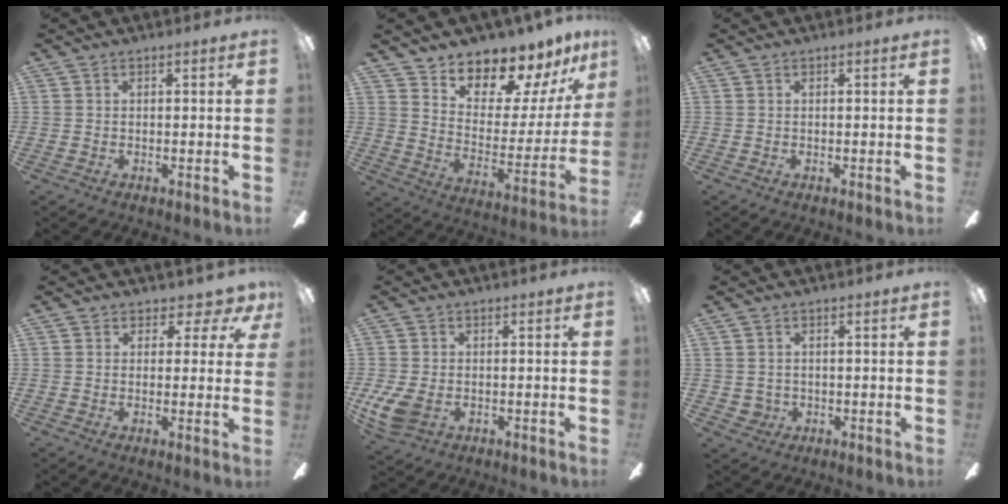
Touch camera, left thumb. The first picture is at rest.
{"total": 12.0, "force": [11.2, 3.6, 2.0], "torque": [-0.033, -0.114, 0.198]}
{"total": 0.0}
{"total": 3.9, "force": [2.4, 2.6, 1.6], "torque": [-0.009, -0.018, 0.038]}
{"total": 6.9, "force": [-1.8, 4.7, 4.7], "torque": [-0.112, -0.006, -0.035]}
{"total": 2.3, "force": [0.4, 2.2, 0.4], "torque": [-0.011, 0.003, 0.008]}